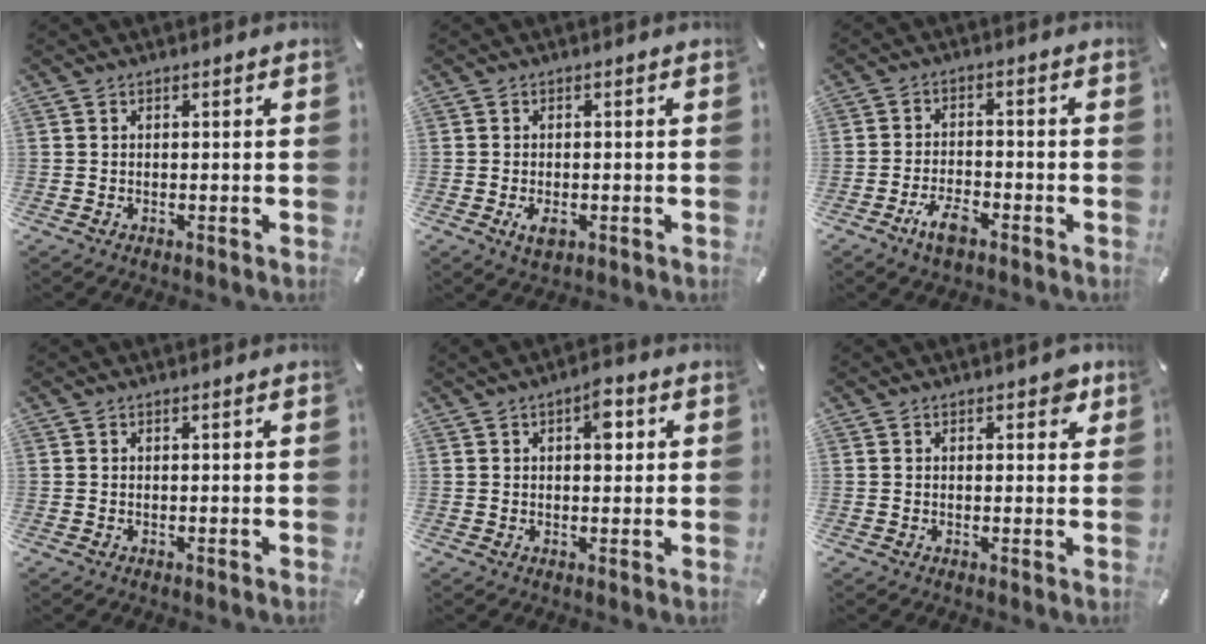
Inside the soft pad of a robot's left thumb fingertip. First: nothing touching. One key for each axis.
{"total": 3.2, "fx": -1.0, "fy": 1.9, "fz": 2.3, "tx": -0.046, "ty": -0.004, "tz": -0.021}
{"total": 5.8, "fx": -3.9, "fy": 2.5, "fz": 3.6, "tx": -0.072, "ty": 0.018, "tz": -0.072}
{"total": 0.0}
{"total": 5.3, "fx": 1.6, "fy": 2.9, "fz": 4.1, "tx": -0.038, "ty": -0.009, "tz": 0.016}
{"total": 3.0, "fx": 1.5, "fy": 1.8, "fz": 1.9, "tx": -0.012, "ty": -0.004, "tz": 0.018}